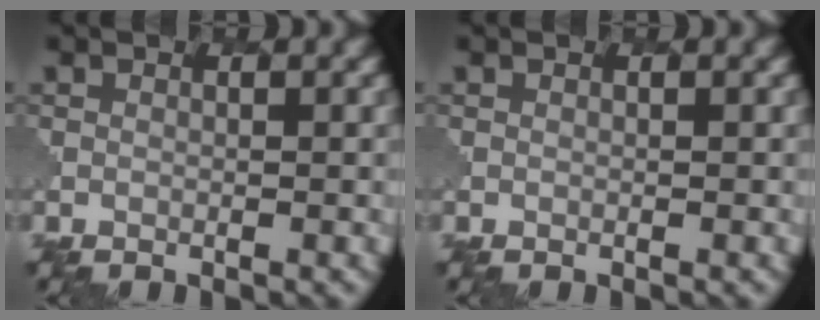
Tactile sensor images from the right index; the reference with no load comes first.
{"total": 0.0}